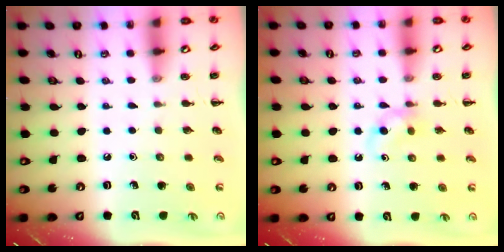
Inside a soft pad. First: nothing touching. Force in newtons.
{"total": 2.5, "press": 2.3, "slide": 1.0}